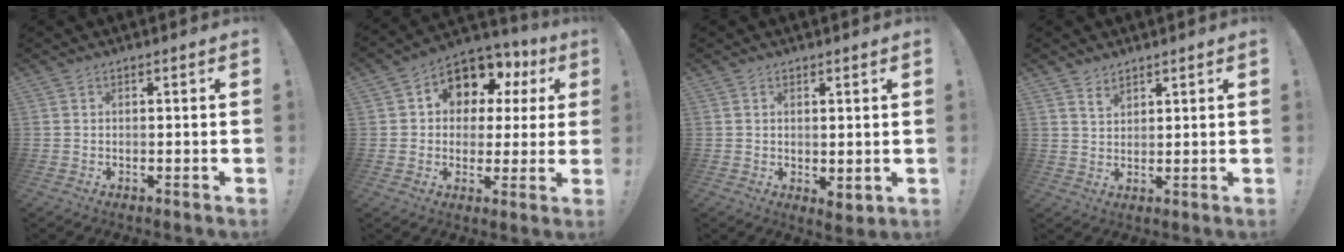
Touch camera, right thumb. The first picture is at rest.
{"total": 10.3, "force": [5.3, 7.5, 4.7], "torque": [-0.069, -0.043, 0.097]}
{"total": 2.5, "force": [1.0, 1.5, 1.7], "torque": [-0.019, -0.008, 0.022]}
{"total": 3.1, "force": [2.6, 1.3, 1.0], "torque": [-0.009, -0.019, 0.047]}